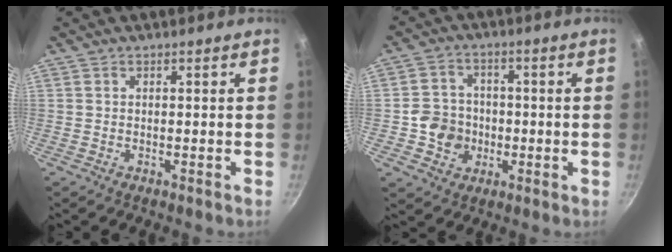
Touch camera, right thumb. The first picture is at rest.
{"total": 7.6, "force": [-1.2, 7.1, 2.6], "torque": [-0.015, 0.023, -0.026]}